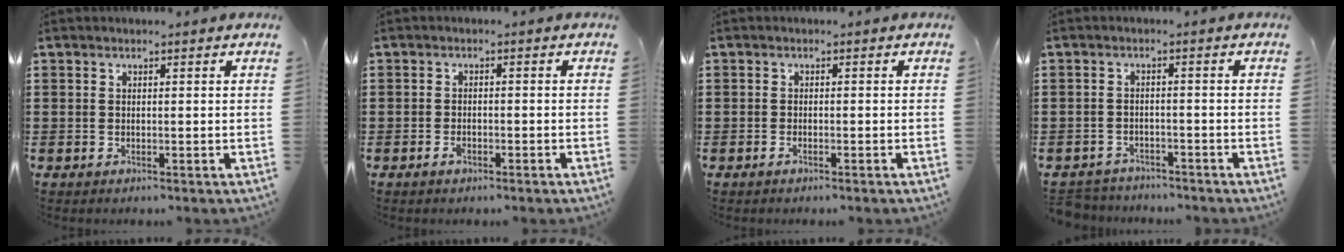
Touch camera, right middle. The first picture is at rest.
{"total": 1.6, "force": [-1.0, 0.6, 1.1], "torque": [-0.030, -0.004, -0.021]}
{"total": 0.8, "force": [-0.5, 0.1, 0.6], "torque": [-0.013, -0.003, -0.009]}
{"total": 2.6, "force": [-2.6, 0.5, -0.3], "torque": [-0.004, 0.000, -0.058]}